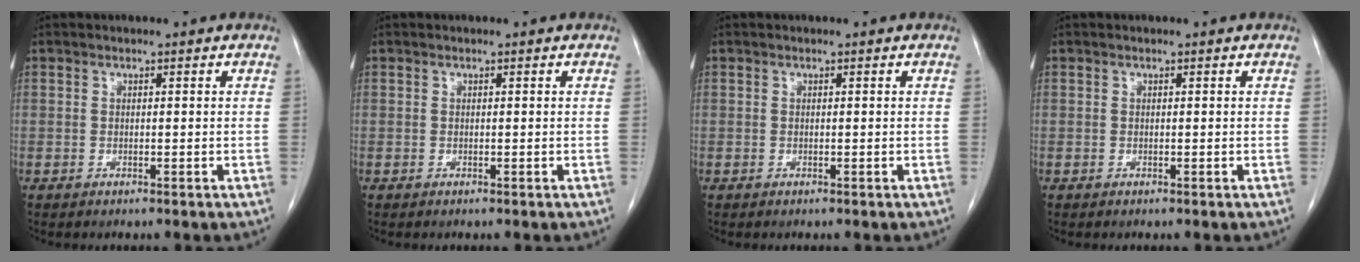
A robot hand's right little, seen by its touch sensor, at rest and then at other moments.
{"total": 0.0}
{"total": 0.0}
{"total": 0.0}